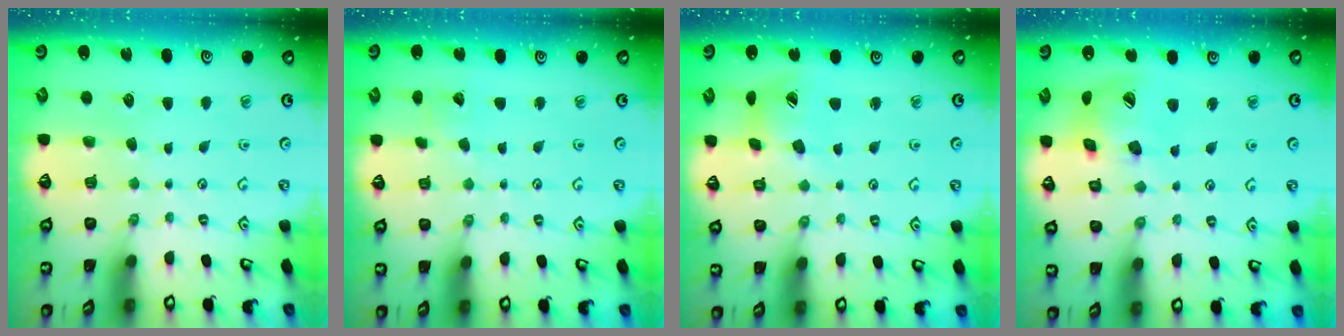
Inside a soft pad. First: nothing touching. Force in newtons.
{"total": 2.7, "press": 2.6, "slide": 0.3}
{"total": 7.3, "press": 7.2, "slide": 0.8}
{"total": 14.6, "press": 14.4, "slide": 2.3}